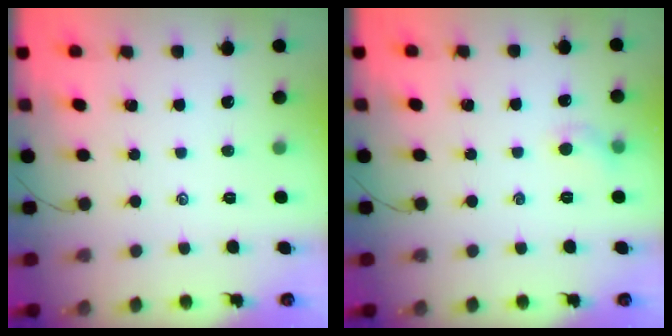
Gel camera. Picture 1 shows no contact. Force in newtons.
{"total": 5.4, "press": 5.2, "slide": 1.5}